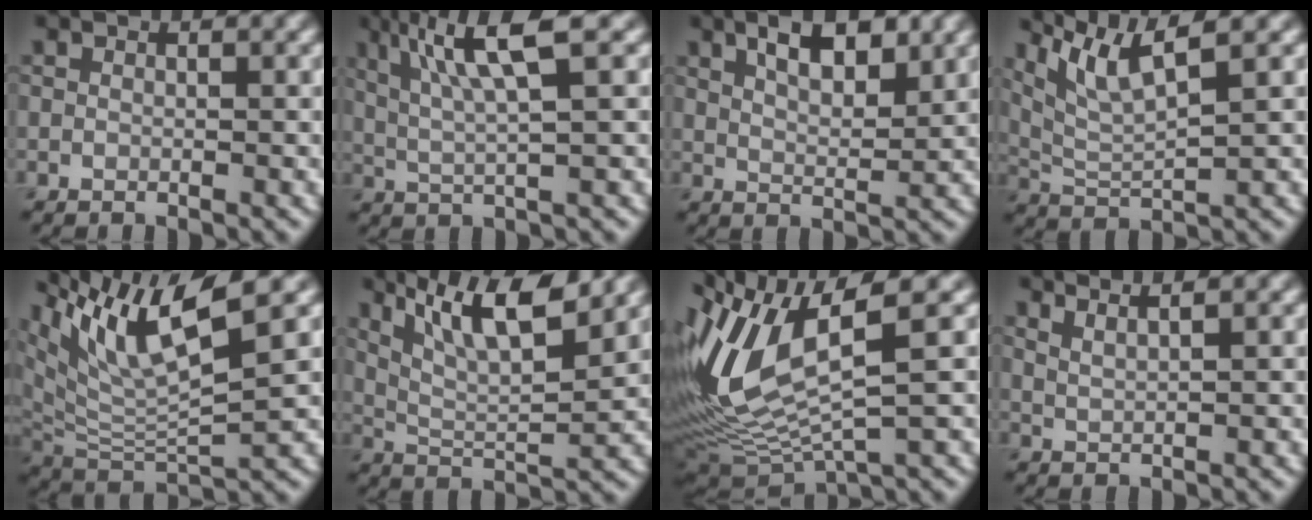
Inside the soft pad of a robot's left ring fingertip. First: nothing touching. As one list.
[{"total": 6.4, "force": [2.4, 1.0, 5.9], "torque": [-0.109, 0.009, 0.048]}, {"total": 4.9, "force": [2.7, 1.8, 3.6], "torque": [-0.057, 0.005, 0.042]}, {"total": 5.2, "force": [3.6, 0.9, 3.7], "torque": [-0.077, 0.006, 0.075]}, {"total": 10.1, "force": [6.0, 2.1, 7.8], "torque": [-0.147, 0.004, 0.114]}, {"total": 8.5, "force": [5.0, 2.3, 6.4], "torque": [-0.110, 0.012, 0.087]}, {"total": 11.2, "force": [2.0, 3.8, 10.3], "torque": [-0.225, -0.004, 0.050]}, {"total": 3.2, "force": [2.6, 1.0, 1.6], "torque": [-0.003, 0.012, 0.021]}]